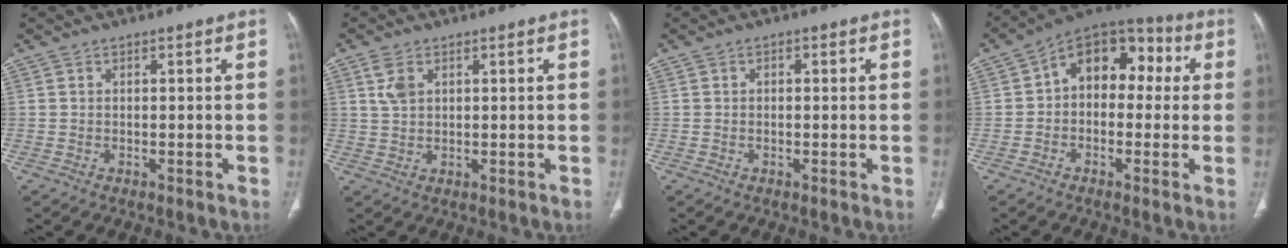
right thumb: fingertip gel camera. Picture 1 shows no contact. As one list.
[{"total": 3.6, "force": [1.6, 2.1, 2.5], "torque": [-0.053, 0.003, 0.040]}, {"total": 0.8, "force": [0.2, 0.6, 0.6], "torque": [-0.007, 0.003, 0.002]}, {"total": 13.2, "force": [1.7, 9.1, 9.4], "torque": [-0.090, 0.044, 0.007]}]